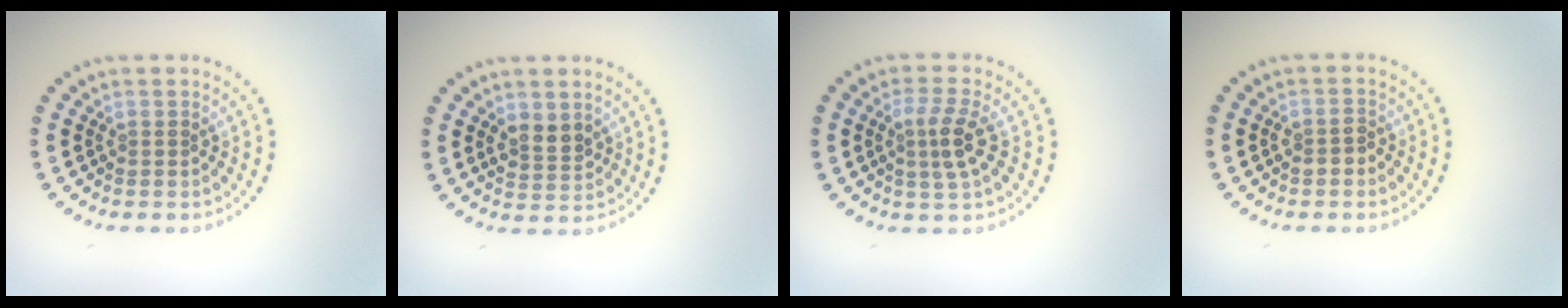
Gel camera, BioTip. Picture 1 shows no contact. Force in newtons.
{"total": 2.2, "press": 2.1, "slide": 0.6}
{"total": 2.8, "press": 2.5, "slide": 1.3}
{"total": 1.4, "press": 1.3, "slide": 0.5}